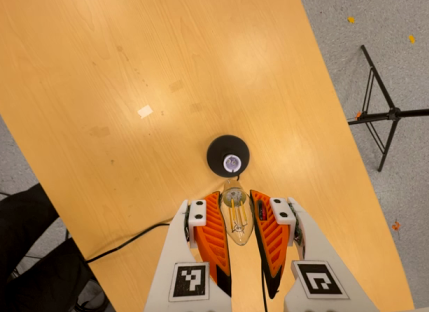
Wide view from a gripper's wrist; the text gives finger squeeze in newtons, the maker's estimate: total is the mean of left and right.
{"total": 20.8, "left": 24.0, "right": 17.6}